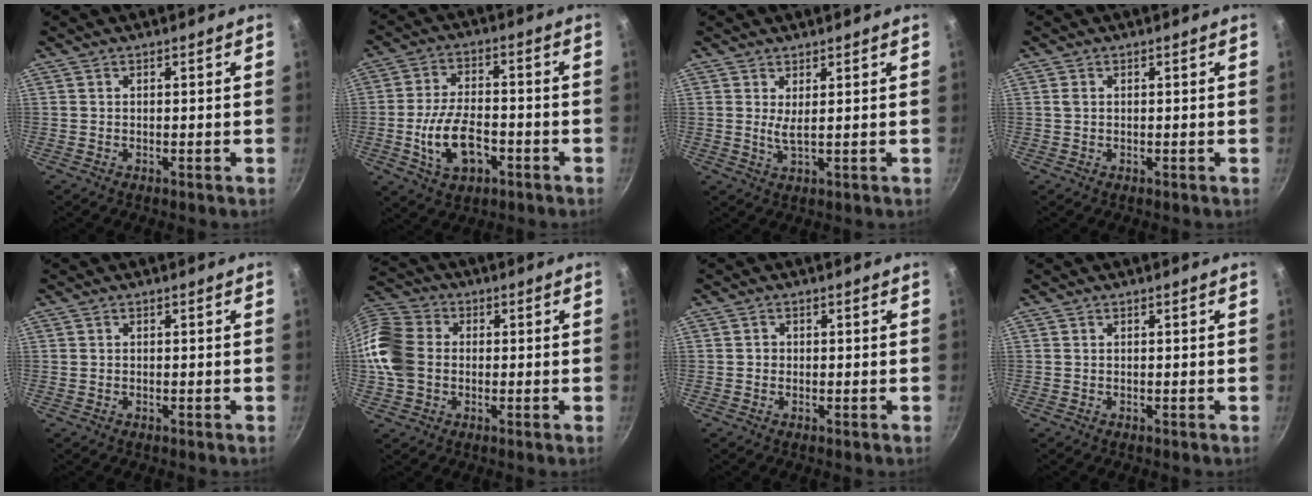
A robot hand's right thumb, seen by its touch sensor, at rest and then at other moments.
{"total": 11.4, "force": [-3.7, 6.5, 8.7], "torque": [-0.151, 0.022, -0.063]}
{"total": 2.5, "force": [0.9, 0.5, 2.2], "torque": [-0.044, -0.014, 0.018]}
{"total": 0.8, "force": [0.1, 0.6, 0.5], "torque": [-0.010, 0.002, 0.002]}
{"total": 0.0}
{"total": 13.9, "force": [-0.5, 11.2, 8.2], "torque": [-0.162, 0.022, -0.027]}
{"total": 1.0, "force": [-0.2, 0.9, 0.2], "torque": [0.001, 0.002, -0.005]}
{"total": 0.0}